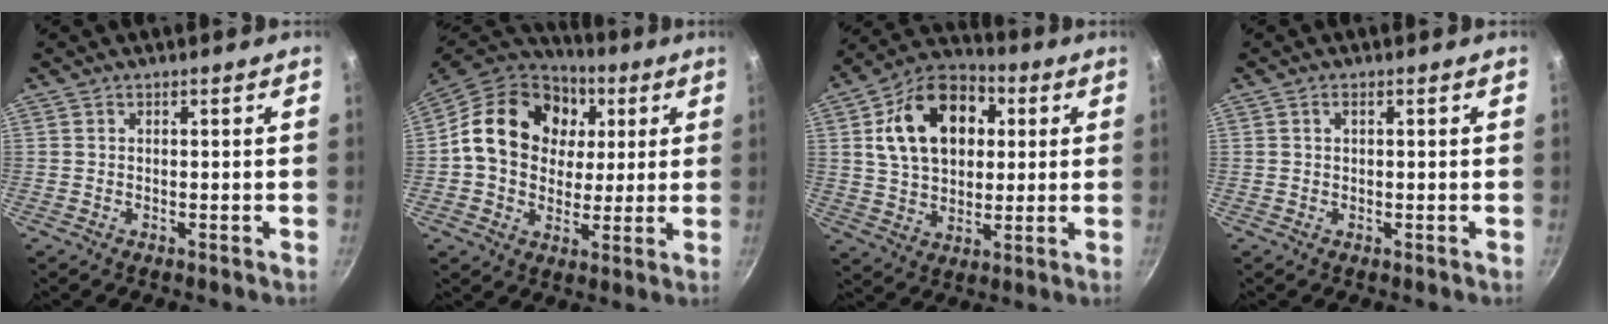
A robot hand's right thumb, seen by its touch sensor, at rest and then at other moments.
{"total": 20.3, "force": [4.1, 16.1, 11.6], "torque": [-0.186, 0.017, 0.057]}
{"total": 18.3, "force": [4.5, 12.8, 12.4], "torque": [-0.179, 0.016, 0.064]}
{"total": 0.9, "force": [0.3, 0.5, 0.7], "torque": [-0.012, 0.004, 0.005]}